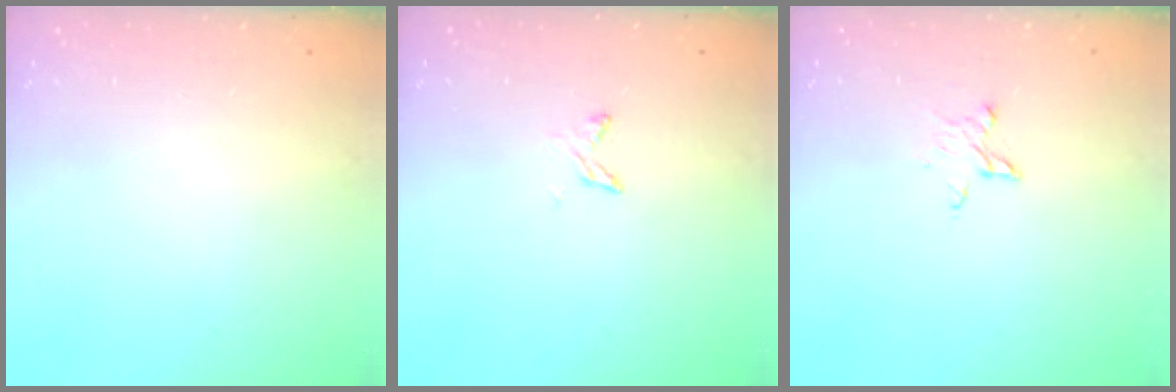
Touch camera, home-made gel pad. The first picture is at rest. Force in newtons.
{"total": 2.5, "press": 2.5, "slide": 0.5}
{"total": 5.1, "press": 5.1, "slide": 0.5}